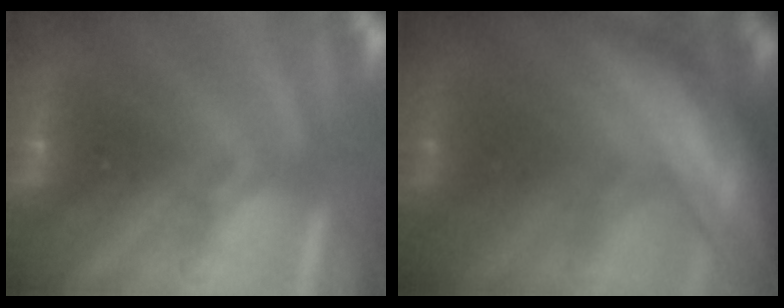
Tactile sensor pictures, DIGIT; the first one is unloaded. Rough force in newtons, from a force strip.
{"total": 9.0}